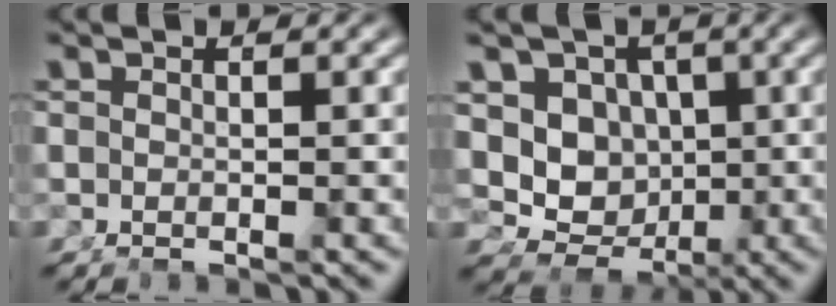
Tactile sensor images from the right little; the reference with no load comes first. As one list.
[{"total": 11.7, "force": [-0.7, 10.3, 5.6], "torque": [-0.127, -0.052, 0.003]}]